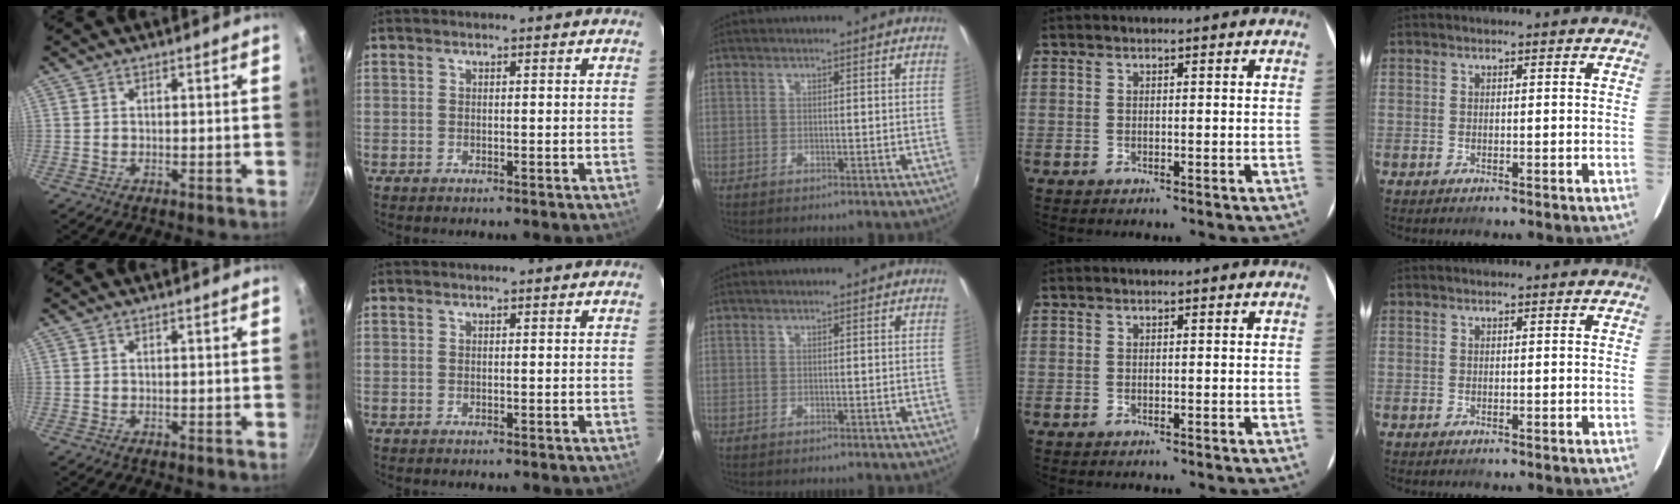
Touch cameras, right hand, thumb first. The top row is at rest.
{}